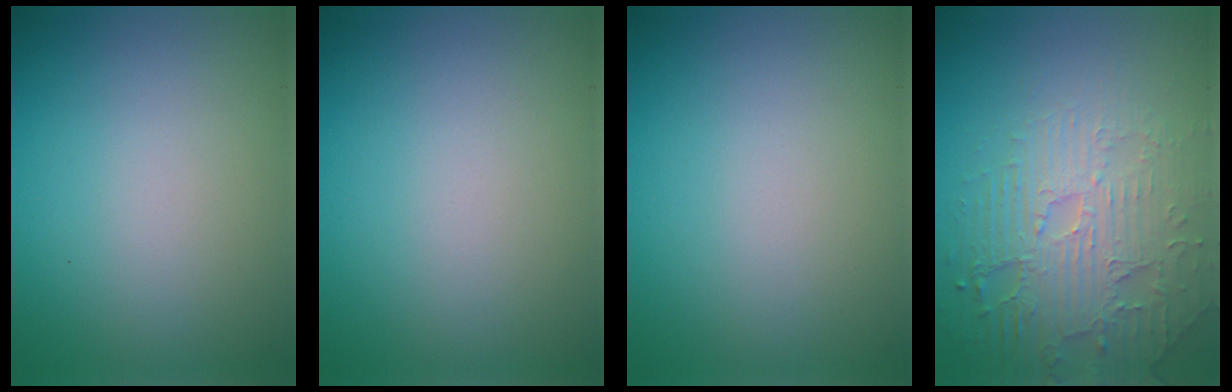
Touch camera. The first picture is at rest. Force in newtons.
{"total": 0.0}
{"total": 0.0}
{"total": 4.6, "press": 4.3, "slide": 1.6}